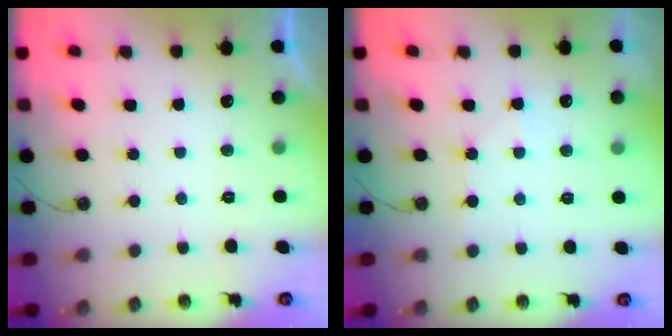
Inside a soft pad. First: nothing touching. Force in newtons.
{"total": 4.6, "press": 4.6, "slide": 0.7}